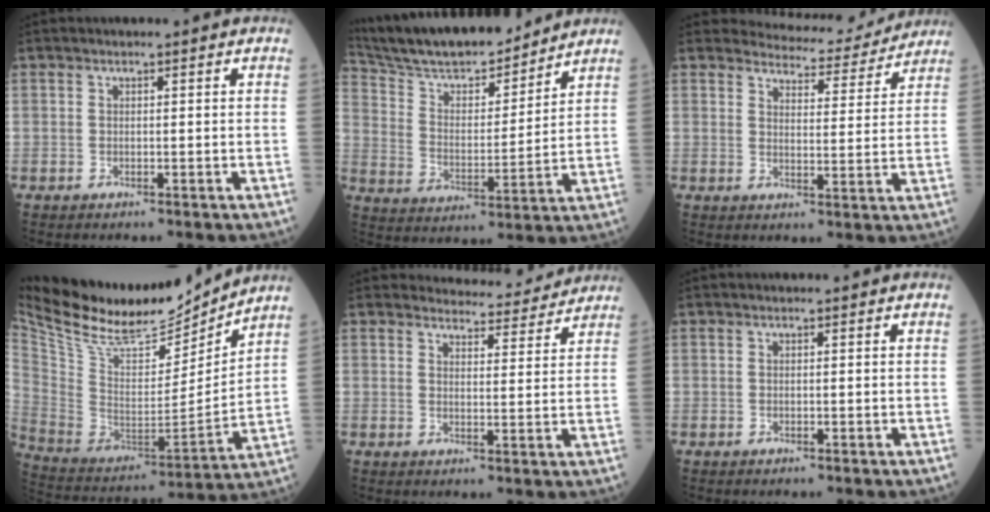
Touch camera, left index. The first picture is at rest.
{"total": 17.7, "force": [16.2, 2.8, 6.7], "torque": [-0.125, 0.006, 0.272]}
{"total": 9.1, "force": [9.0, 1.6, 0.2], "torque": [0.004, -0.010, 0.105]}
{"total": 22.6, "force": [20.0, 5.0, 9.3], "torque": [-0.181, -0.014, 0.338]}
{"total": 6.8, "force": [6.7, 1.1, -0.1], "torque": [0.007, -0.005, 0.074]}
{"total": 0.0}